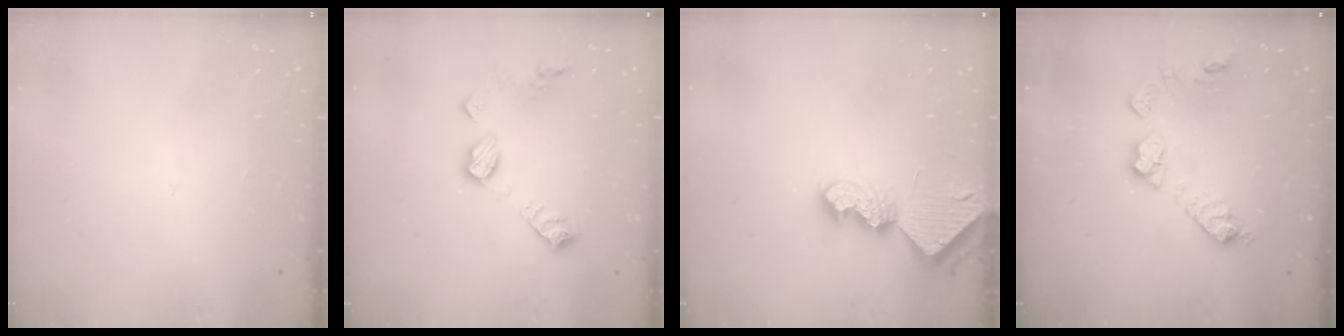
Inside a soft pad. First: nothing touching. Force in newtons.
{"total": 10.7, "press": 10.7, "slide": 0.6}
{"total": 9.5, "press": 9.4, "slide": 0.9}
{"total": 11.6, "press": 11.6, "slide": 0.3}